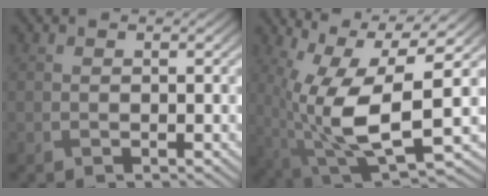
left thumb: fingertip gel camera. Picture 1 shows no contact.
{"total": 13.4, "force": [0.9, 4.7, 12.5], "torque": [-0.256, -0.010, 0.029]}